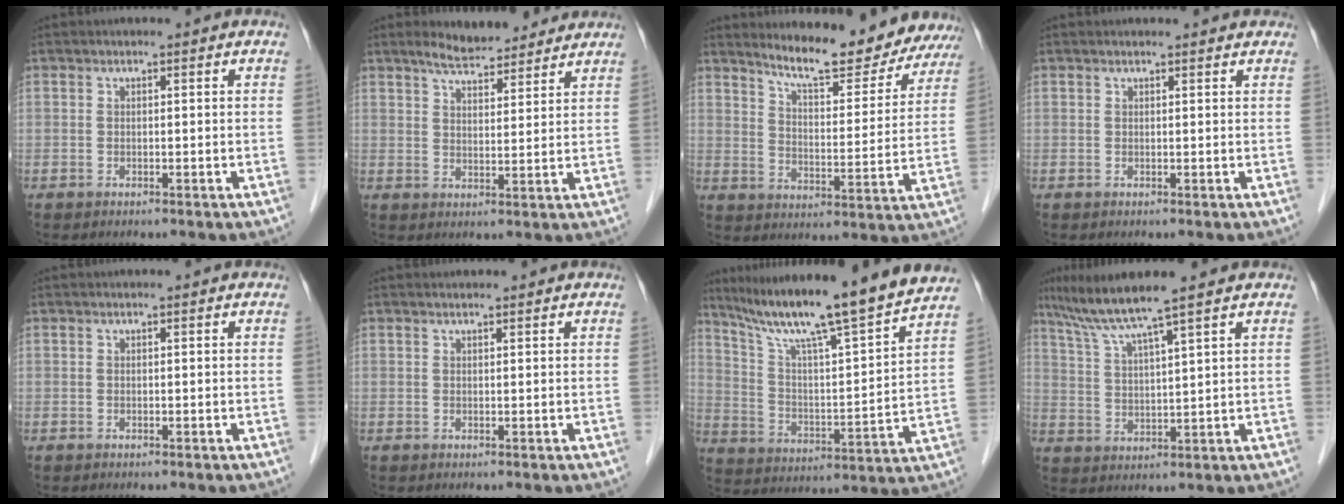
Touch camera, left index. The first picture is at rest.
{"total": 7.4, "force": [6.6, 2.0, 2.7], "torque": [-0.049, 0.020, 0.110]}
{"total": 14.7, "force": [13.6, 2.7, 5.0], "torque": [-0.066, -0.020, 0.178]}
{"total": 3.4, "force": [3.2, 0.8, 0.7], "torque": [-0.010, 0.018, 0.031]}
{"total": 0.0}
{"total": 1.0, "force": [1.0, 0.1, 0.3], "torque": [-0.011, 0.011, 0.019]}
{"total": 19.6, "force": [16.8, -0.7, 10.0], "torque": [-0.171, -0.009, 0.263]}
{"total": 7.9, "force": [6.2, -1.4, 4.7], "torque": [-0.092, 0.008, 0.119]}